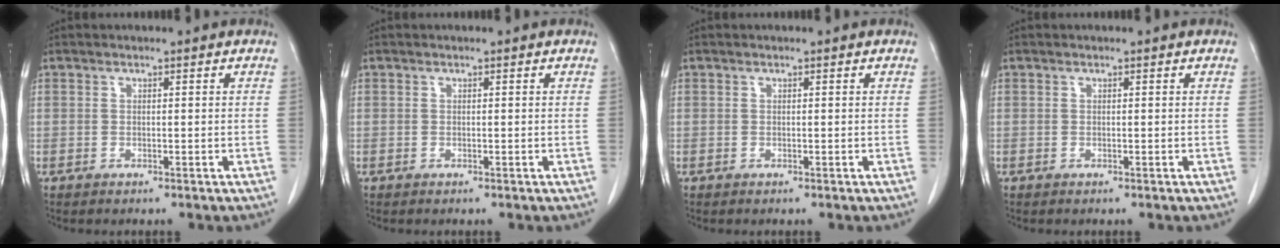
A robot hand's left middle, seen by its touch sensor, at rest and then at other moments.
{"total": 0.0}
{"total": 0.0}
{"total": 0.0}